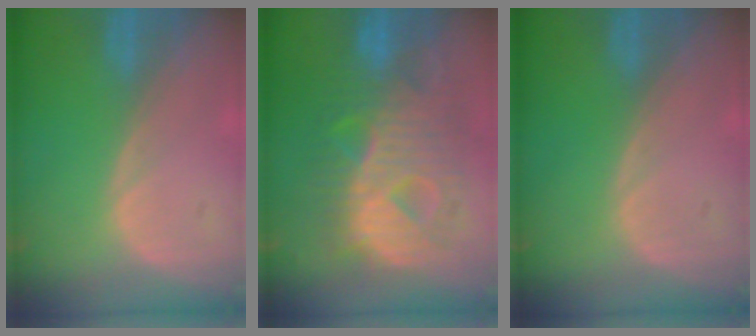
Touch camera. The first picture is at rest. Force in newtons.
{"total": 12.4, "press": 12.4, "slide": 1.4}
{"total": 0.0}